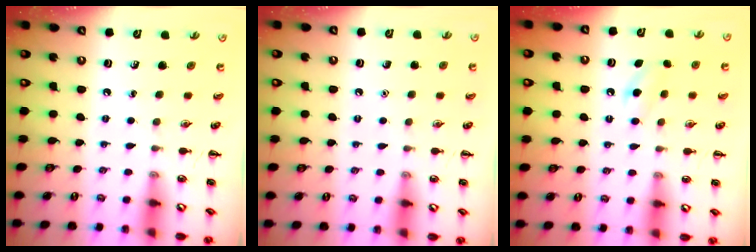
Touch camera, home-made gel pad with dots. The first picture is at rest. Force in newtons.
{"total": 1.5, "press": 1.5, "slide": 0.1}
{"total": 6.6, "press": 6.4, "slide": 1.6}